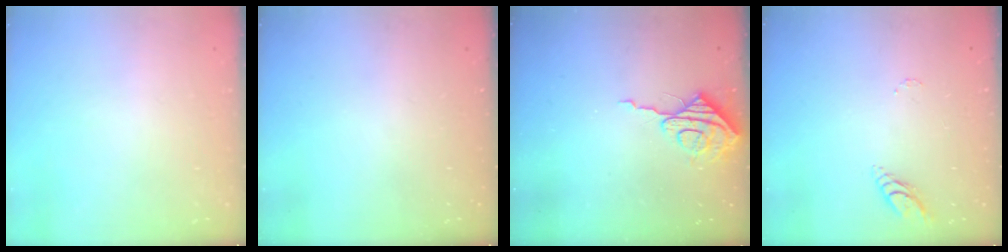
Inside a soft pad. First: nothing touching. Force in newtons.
{"total": 0.0}
{"total": 8.2, "press": 8.1, "slide": 0.6}
{"total": 6.5, "press": 6.5, "slide": 0.6}